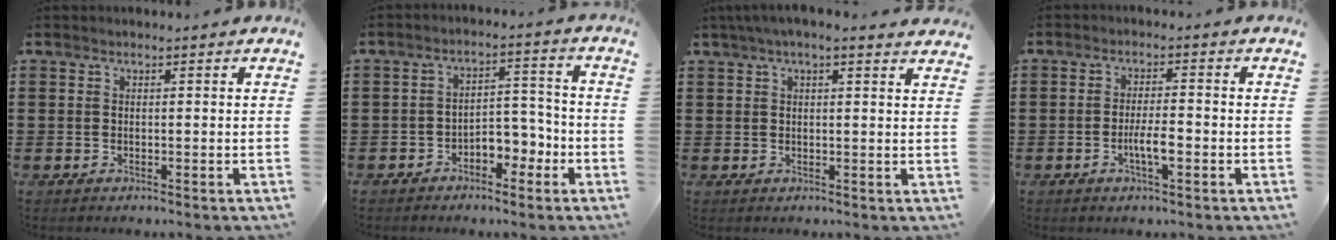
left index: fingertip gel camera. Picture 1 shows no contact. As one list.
[{"total": 4.7, "force": [-3.1, 2.6, 2.3], "torque": [-0.042, 0.014, -0.062]}, {"total": 3.0, "force": [2.3, 0.3, 1.9], "torque": [-0.043, 0.005, 0.042]}, {"total": 4.2, "force": [-1.2, 1.0, 3.8], "torque": [-0.073, 0.002, -0.024]}]